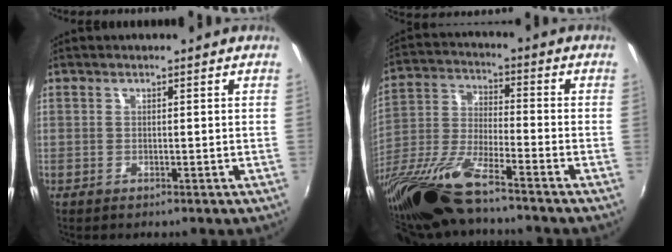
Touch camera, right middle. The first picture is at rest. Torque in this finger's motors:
{"motor_torque": [1.02, -1.12, 0.35, 0.21]}